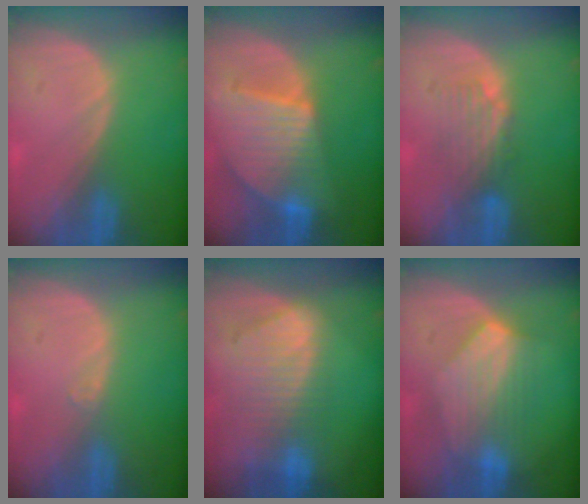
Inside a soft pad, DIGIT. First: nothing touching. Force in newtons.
{"total": 9.5, "press": 8.2, "slide": 4.8}
{"total": 4.7, "press": 3.9, "slide": 2.5}
{"total": 0.6, "press": 0.5, "slide": 0.4}
{"total": 9.2, "press": 8.1, "slide": 4.5}
{"total": 6.9, "press": 6.9, "slide": 0.2}